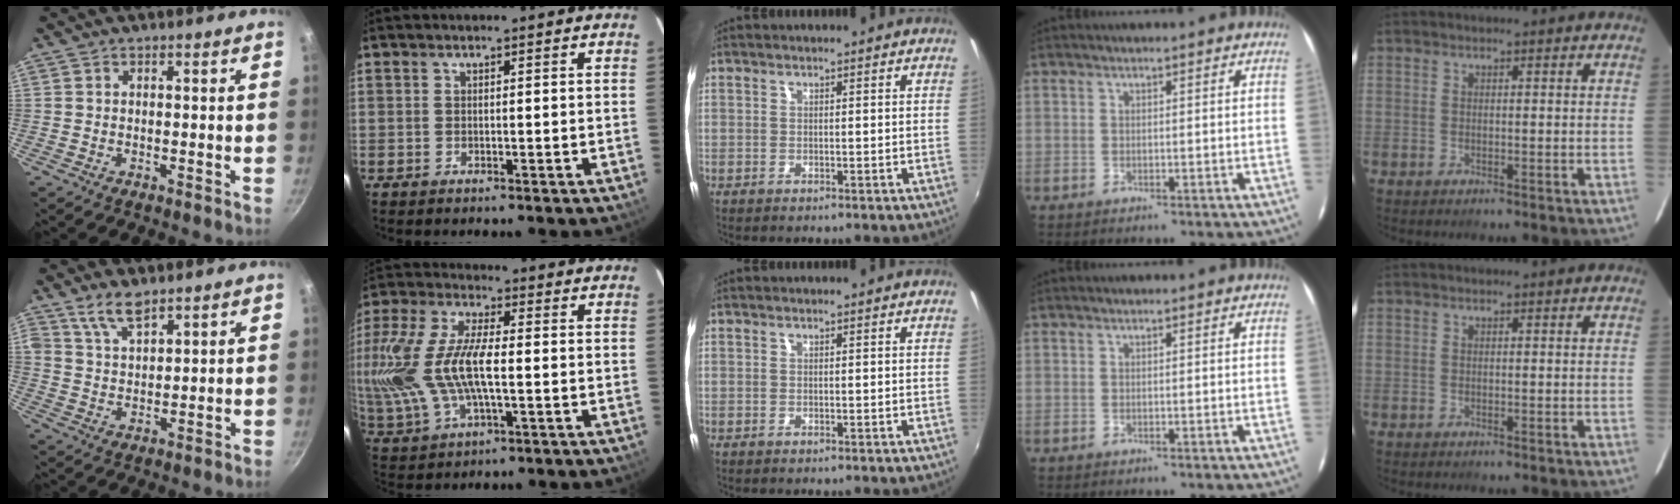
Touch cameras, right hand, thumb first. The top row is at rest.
{"thumb": {"total": 5.8, "force": [4.2, 2.2, 3.3], "torque": [-0.057, -0.022, 0.086]}, "index": {"total": 20.7, "force": [-0.9, 9.8, 18.2], "torque": [-0.405, 0.000, -0.014]}}